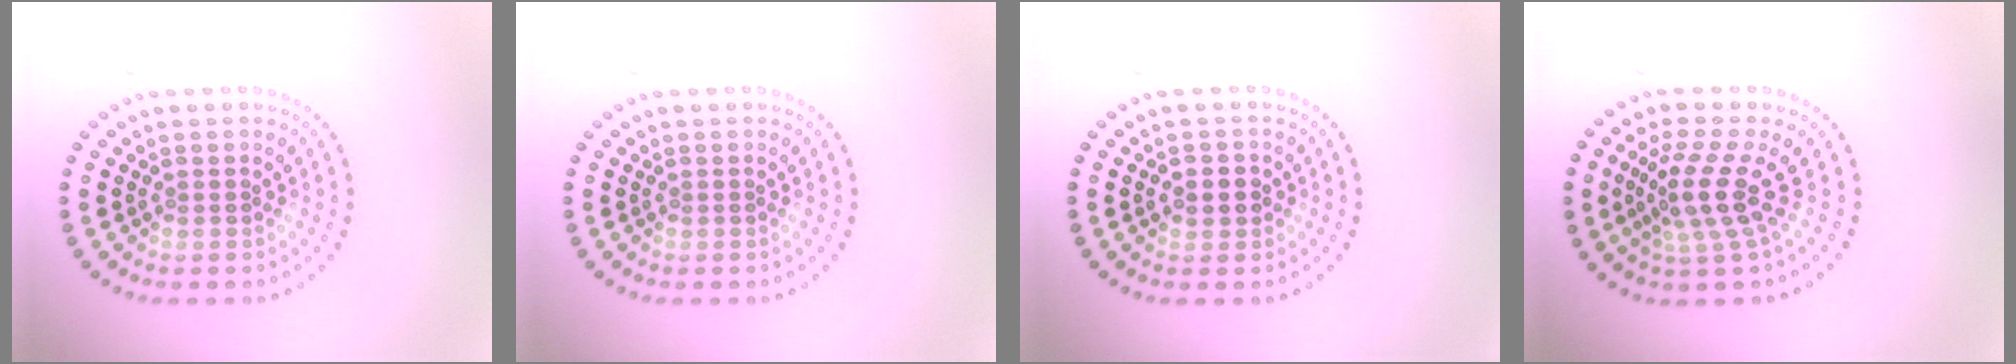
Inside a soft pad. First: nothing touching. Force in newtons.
{"total": 0.0}
{"total": 2.0, "press": 1.9, "slide": 0.5}
{"total": 4.1, "press": 3.0, "slide": 2.7}